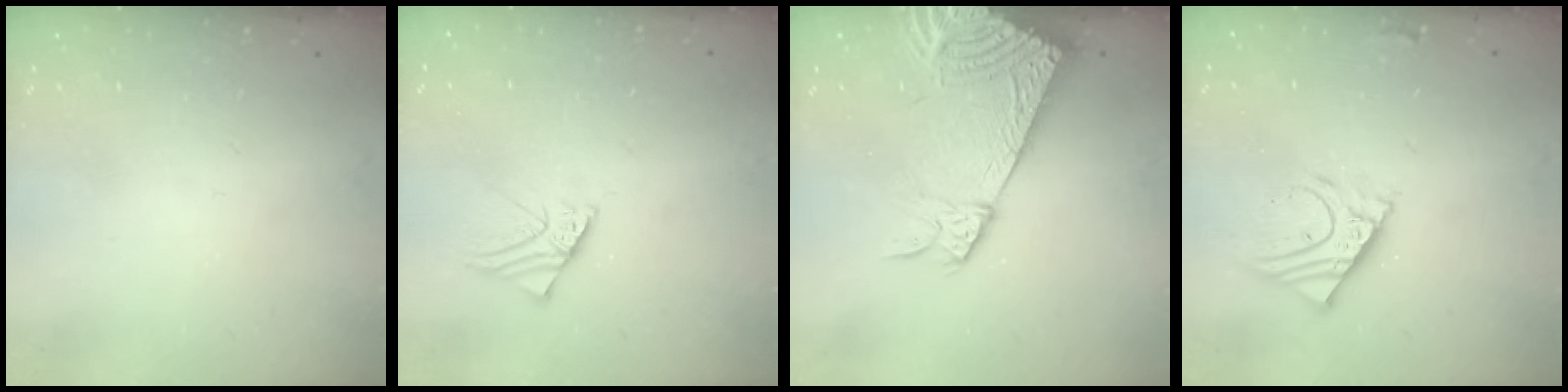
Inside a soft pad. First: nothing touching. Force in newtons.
{"total": 2.3, "press": 2.3, "slide": 0.4}
{"total": 15.2, "press": 15.0, "slide": 2.6}
{"total": 10.0, "press": 9.9, "slide": 1.3}